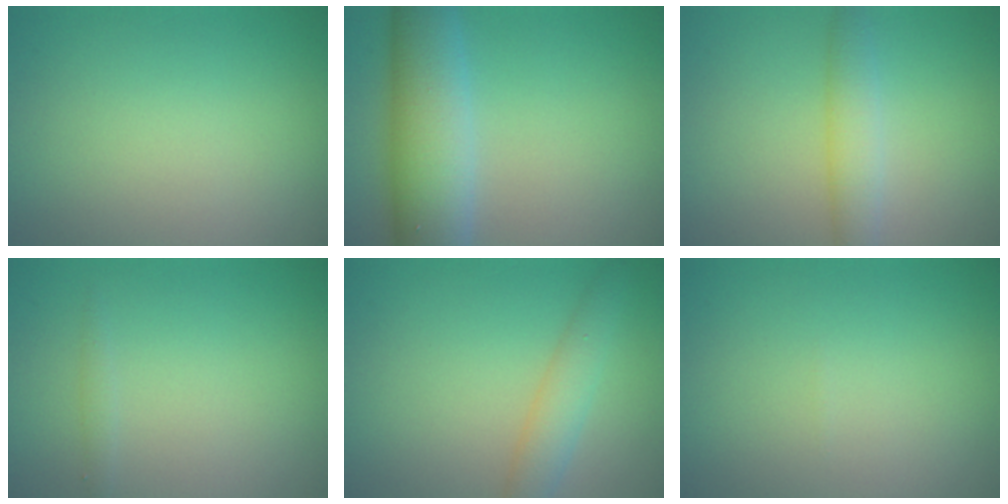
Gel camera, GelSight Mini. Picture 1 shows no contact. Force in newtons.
{"total": 8.3, "press": 8.3, "slide": 0.2}
{"total": 2.9, "press": 2.9, "slide": 0.1}
{"total": 0.6, "press": 0.6, "slide": 0.0}
{"total": 2.8, "press": 2.8, "slide": 0.0}
{"total": 0.0}